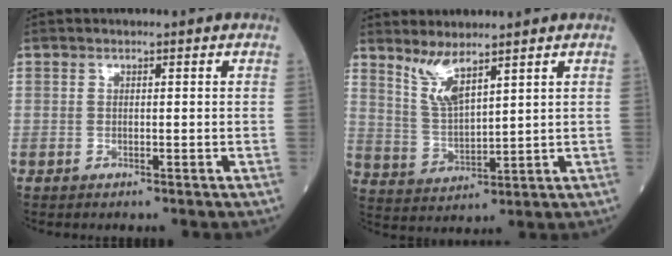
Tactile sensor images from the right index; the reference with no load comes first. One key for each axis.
{"total": 5.6, "fx": 4.3, "fy": 0.7, "fz": 3.6, "tx": -0.079, "ty": -0.015, "tz": 0.094}